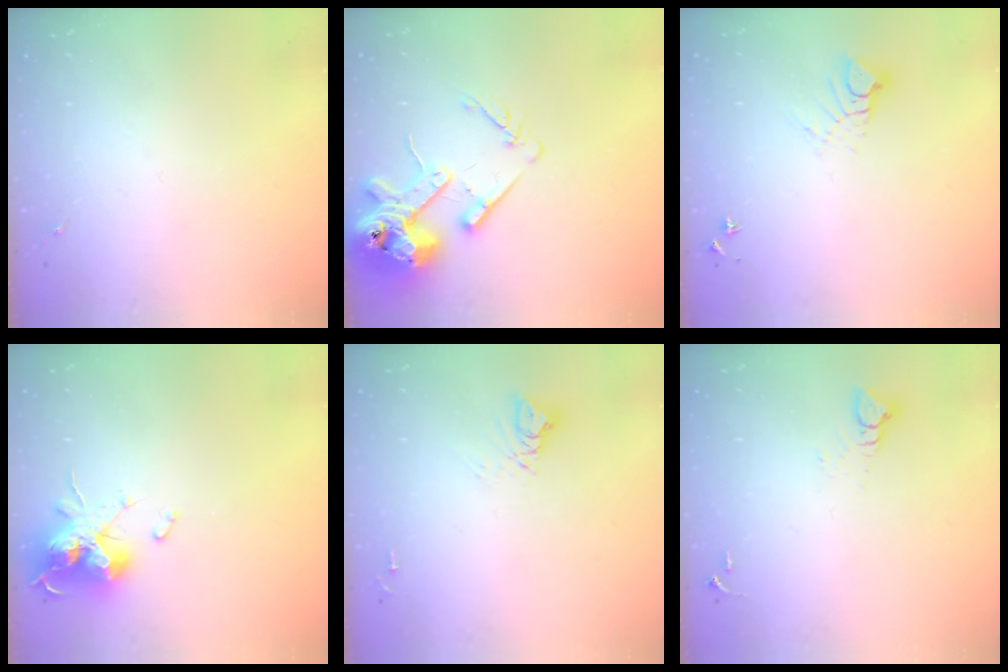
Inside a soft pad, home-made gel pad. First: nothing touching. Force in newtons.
{"total": 16.1, "press": 15.9, "slide": 2.4}
{"total": 6.6, "press": 6.6, "slide": 0.4}
{"total": 15.7, "press": 15.7, "slide": 0.1}
{"total": 7.3, "press": 7.3, "slide": 0.7}
{"total": 3.5, "press": 3.5, "slide": 0.2}